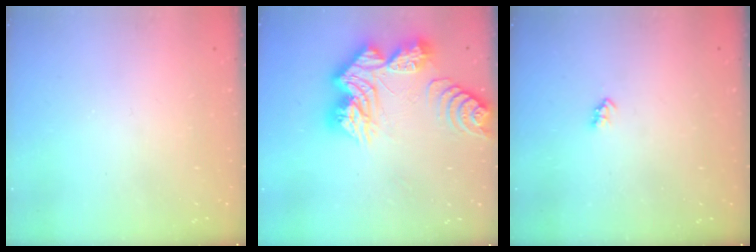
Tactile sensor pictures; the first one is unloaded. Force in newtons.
{"total": 21.6, "press": 21.5, "slide": 2.2}
{"total": 2.4, "press": 2.4, "slide": 0.4}